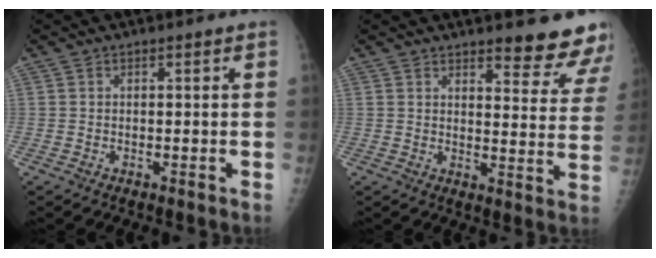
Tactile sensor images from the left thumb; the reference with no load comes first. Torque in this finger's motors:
{"motor_torque": [0.25, 0.16, -0.01, -0.22, 0.08]}